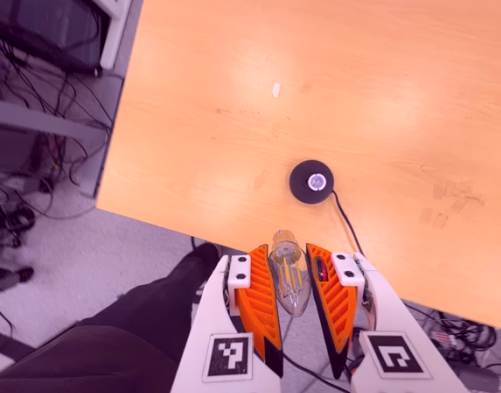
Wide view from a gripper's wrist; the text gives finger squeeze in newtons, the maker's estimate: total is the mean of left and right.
{"total": 14.8, "left": 16.8, "right": 12.8}